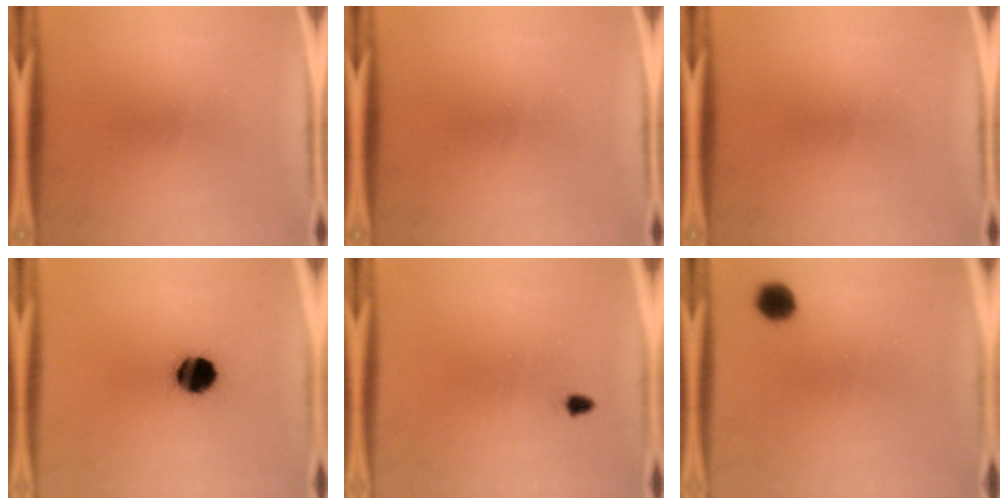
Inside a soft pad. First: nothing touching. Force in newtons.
{"total": 0.0}
{"total": 0.0}
{"total": 9.4}
{"total": 1.1}
{"total": 4.1}